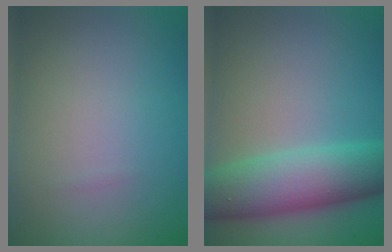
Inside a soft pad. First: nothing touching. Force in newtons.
{"total": 8.2, "press": 8.2, "slide": 0.3}